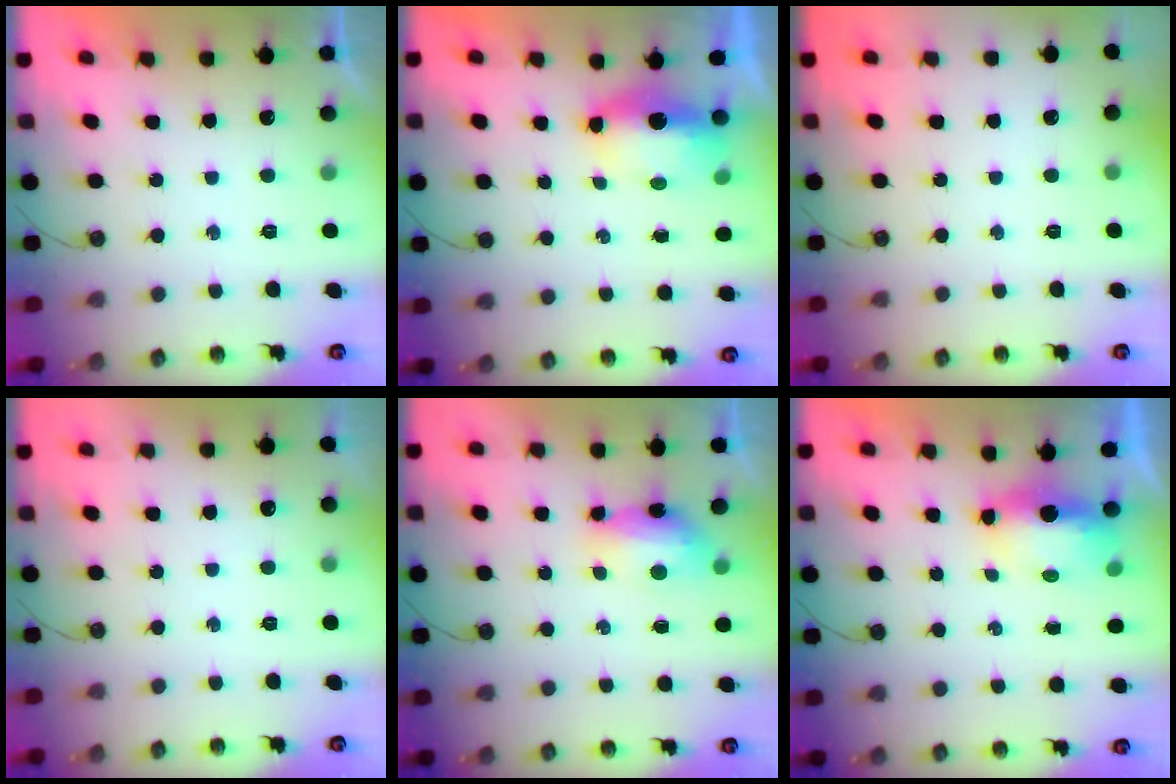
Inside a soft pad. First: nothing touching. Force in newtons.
{"total": 12.7, "press": 8.4, "slide": 9.5}
{"total": 0.0}
{"total": 13.3, "press": 4.4, "slide": 12.5}
{"total": 7.7, "press": 7.6, "slide": 1.1}
{"total": 6.9, "press": 6.8, "slide": 1.3}